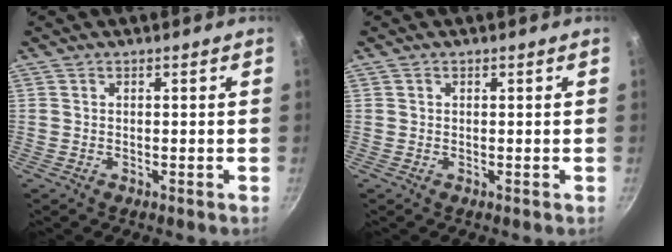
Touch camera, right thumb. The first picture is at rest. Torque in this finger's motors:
{"motor_torque": [-0.29, -0.06, -0.24, 0.09, 0.01]}